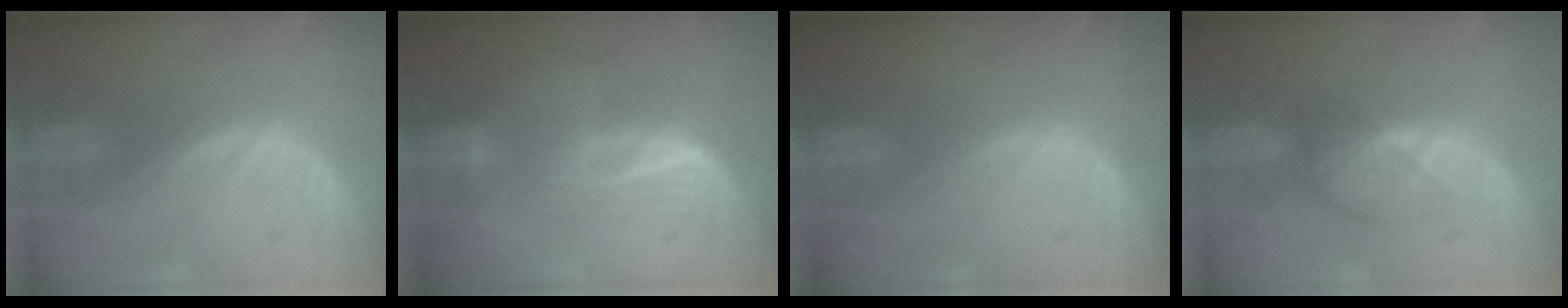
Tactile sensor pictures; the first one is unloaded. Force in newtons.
{"total": 6.3, "press": 5.5, "slide": 3.1}
{"total": 0.0}
{"total": 4.2, "press": 3.7, "slide": 1.8}